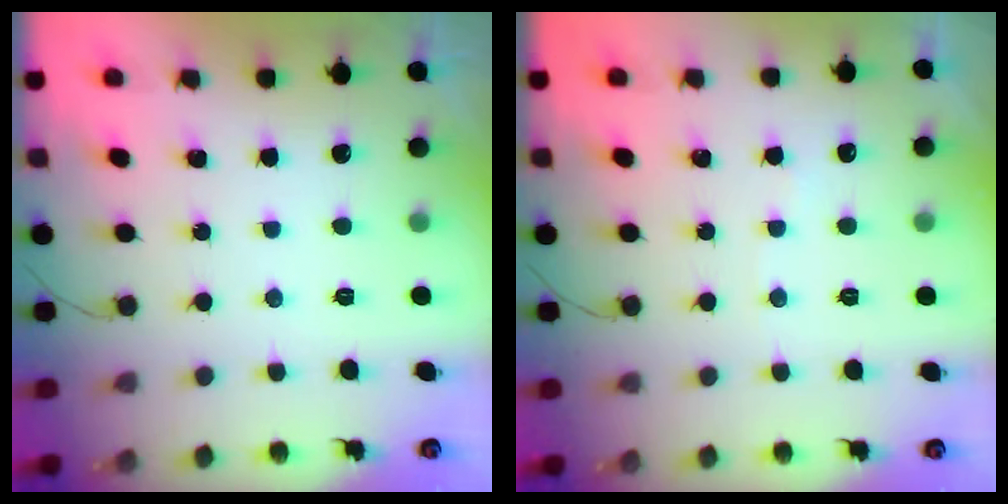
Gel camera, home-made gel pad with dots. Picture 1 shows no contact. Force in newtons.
{"total": 2.4, "press": 2.3, "slide": 0.3}